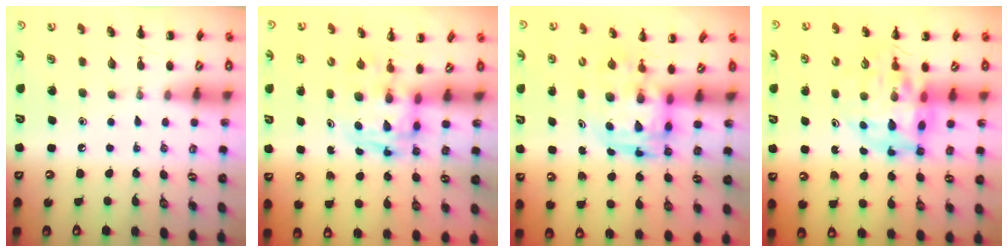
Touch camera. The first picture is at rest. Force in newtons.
{"total": 2.9, "press": 2.9, "slide": 0.5}
{"total": 3.6, "press": 3.6, "slide": 0.7}
{"total": 12.2, "press": 11.6, "slide": 3.7}